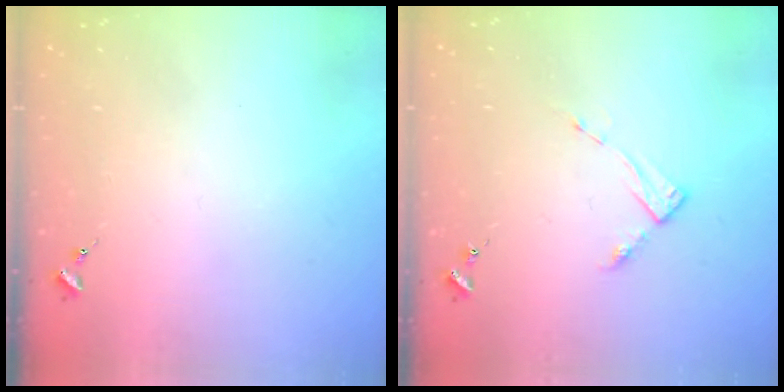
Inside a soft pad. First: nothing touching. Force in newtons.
{"total": 2.8, "press": 2.8, "slide": 0.4}